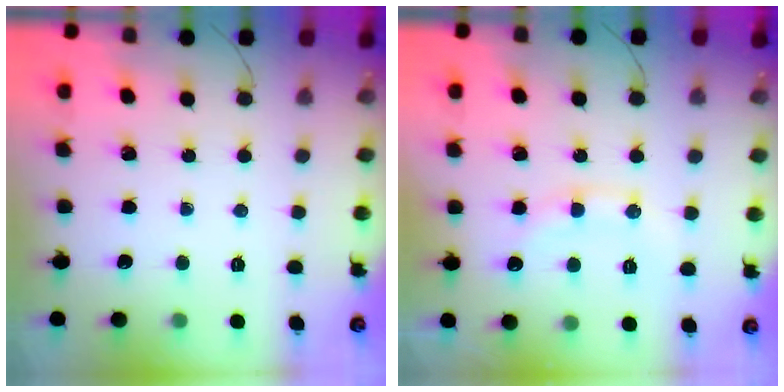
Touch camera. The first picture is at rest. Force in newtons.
{"total": 12.1, "press": 12.1, "slide": 0.9}